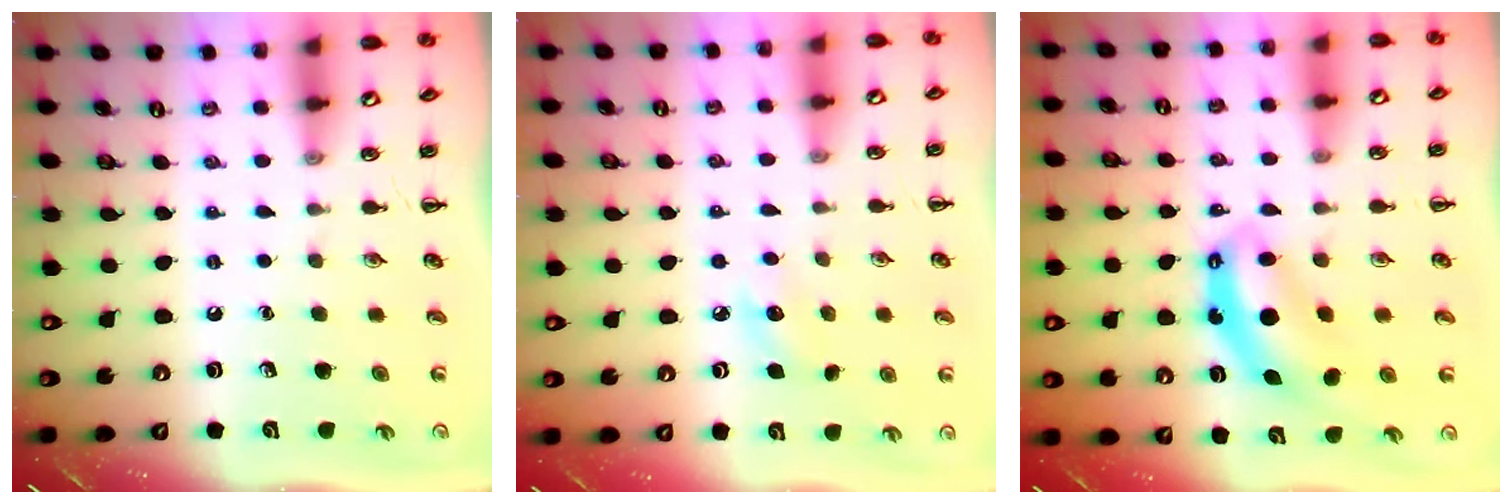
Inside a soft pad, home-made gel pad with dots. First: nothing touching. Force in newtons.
{"total": 7.3, "press": 7.1, "slide": 1.7}
{"total": 6.8, "press": 6.8, "slide": 0.7}